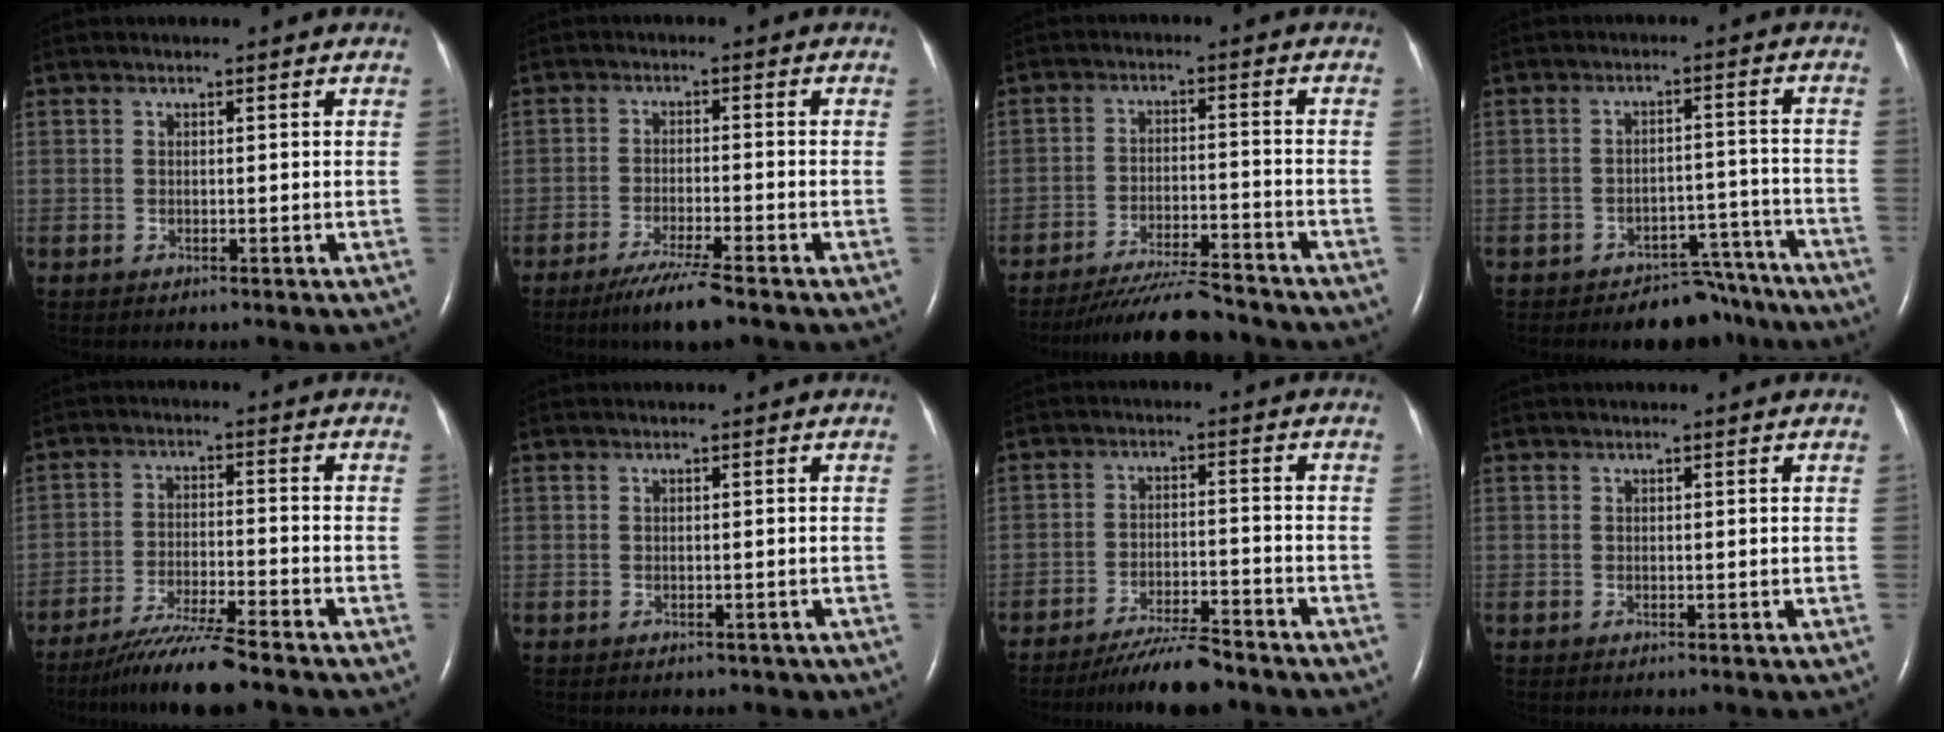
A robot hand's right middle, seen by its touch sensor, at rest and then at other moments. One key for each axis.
{"total": 6.3, "fx": -4.8, "fy": -0.2, "fz": 4.2, "tx": -0.083, "ty": -0.020, "tz": -0.086}
{"total": 11.0, "fx": -10.2, "fy": 0.4, "fz": 4.0, "tx": -0.064, "ty": -0.016, "tz": -0.166}
{"total": 7.8, "fx": -7.1, "fy": 3.2, "fz": 0.8, "tx": 0.012, "ty": 0.035, "tz": -0.098}
{"total": 8.8, "fx": -7.5, "fy": -0.8, "fz": 4.5, "tx": -0.079, "ty": -0.029, "tz": -0.133}
{"total": 2.3, "fx": -1.9, "fy": 1.3, "fz": 0.6, "tx": -0.007, "ty": 0.001, "tz": -0.020}
{"total": 7.6, "fx": -6.9, "fy": 0.3, "fz": 3.3, "tx": -0.056, "ty": -0.018, "tz": -0.118}
{"total": 0.0}